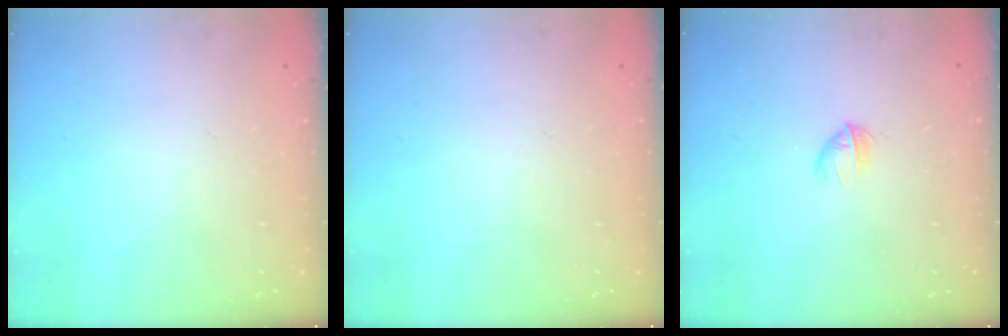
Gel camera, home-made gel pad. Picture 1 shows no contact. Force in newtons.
{"total": 0.0}
{"total": 3.1, "press": 3.0, "slide": 0.9}